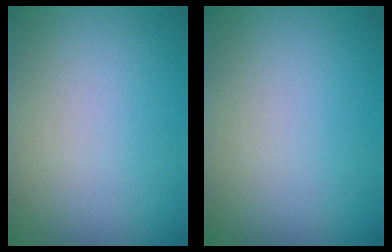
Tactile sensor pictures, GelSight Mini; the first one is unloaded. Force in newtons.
{"total": 0.0}